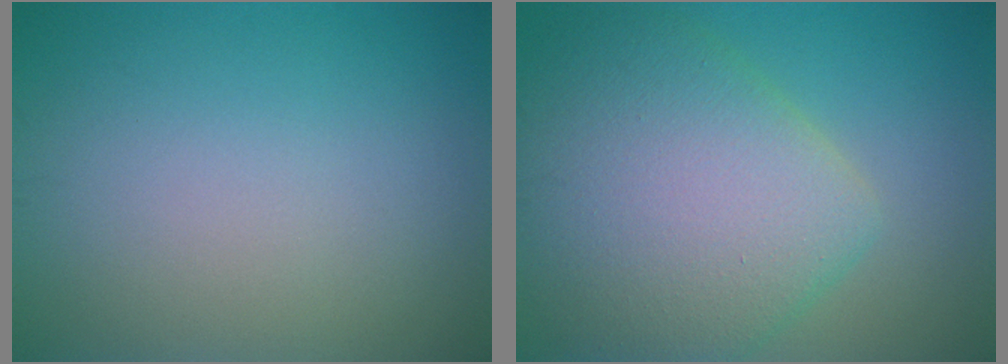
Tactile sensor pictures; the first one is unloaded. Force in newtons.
{"total": 9.3, "press": 9.3, "slide": 0.3}